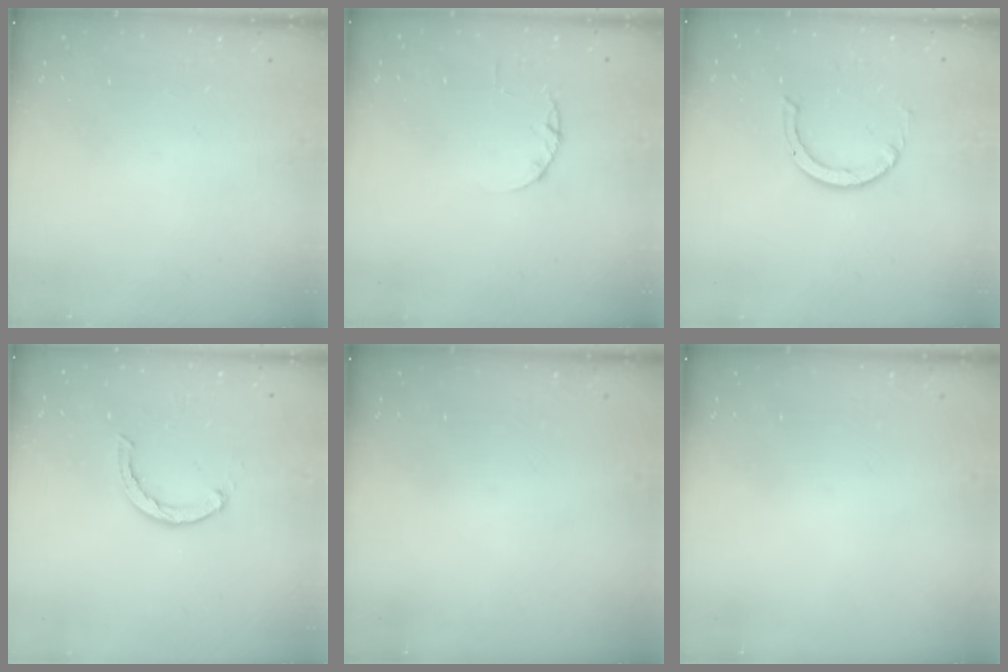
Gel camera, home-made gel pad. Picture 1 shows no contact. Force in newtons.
{"total": 1.7, "press": 1.7, "slide": 0.3}
{"total": 2.8, "press": 2.8, "slide": 0.2}
{"total": 2.3, "press": 2.3, "slide": 0.3}
{"total": 0.0}
{"total": 0.0}